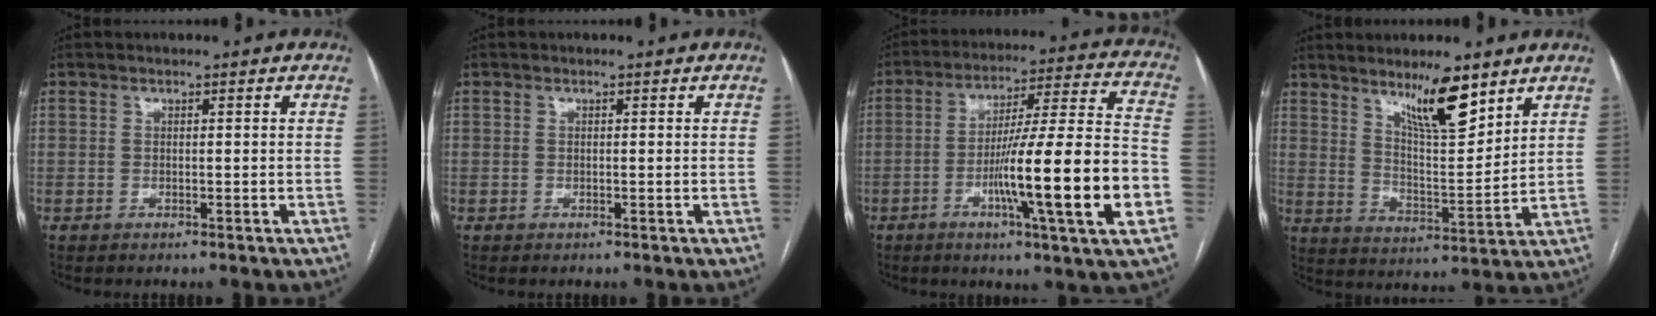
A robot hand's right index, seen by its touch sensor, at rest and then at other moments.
{"total": 0.0}
{"total": 20.4, "force": [-5.9, -0.1, 19.5], "torque": [-0.286, -0.004, -0.095]}
{"total": 10.1, "force": [7.1, 1.6, 7.0], "torque": [-0.122, -0.009, 0.128]}